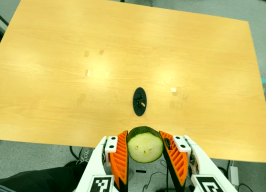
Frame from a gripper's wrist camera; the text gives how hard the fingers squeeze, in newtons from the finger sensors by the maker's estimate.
{"total": 12.0, "left": 12.5, "right": 11.6}